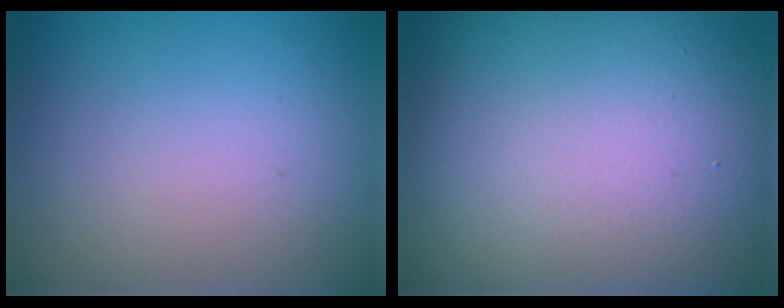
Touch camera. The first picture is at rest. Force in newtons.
{"total": 17.7, "press": 17.7, "slide": 1.2}